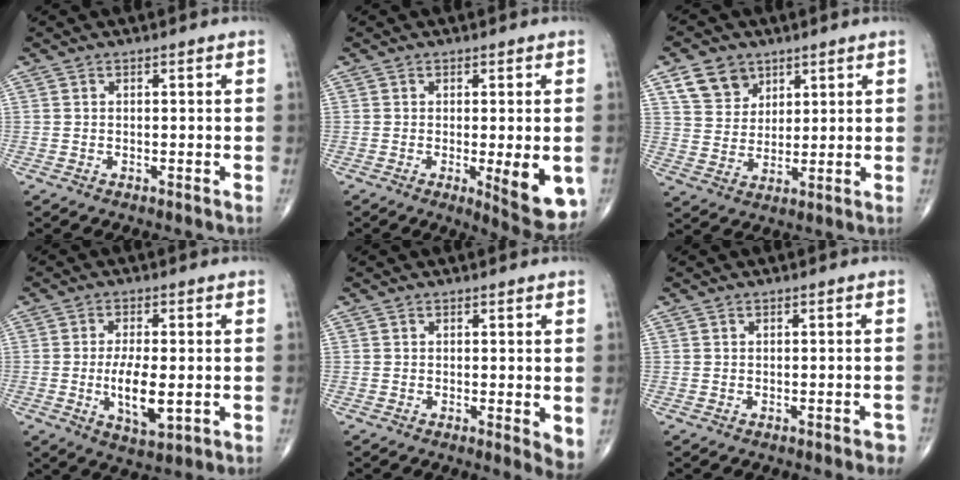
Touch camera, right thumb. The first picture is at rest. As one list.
[{"total": 9.7, "force": [-1.9, 2.7, 9.1], "torque": [-0.112, -0.023, -0.019]}, {"total": 7.8, "force": [4.4, 5.9, 2.7], "torque": [-0.025, -0.021, 0.087]}, {"total": 8.3, "force": [-1.1, 3.2, 7.5], "torque": [-0.133, -0.014, -0.016]}, {"total": 3.9, "force": [0.1, 1.2, 3.8], "torque": [-0.048, -0.012, 0.000]}, {"total": 1.5, "force": [-0.9, 0.5, 1.1], "torque": [-0.012, 0.004, -0.008]}]